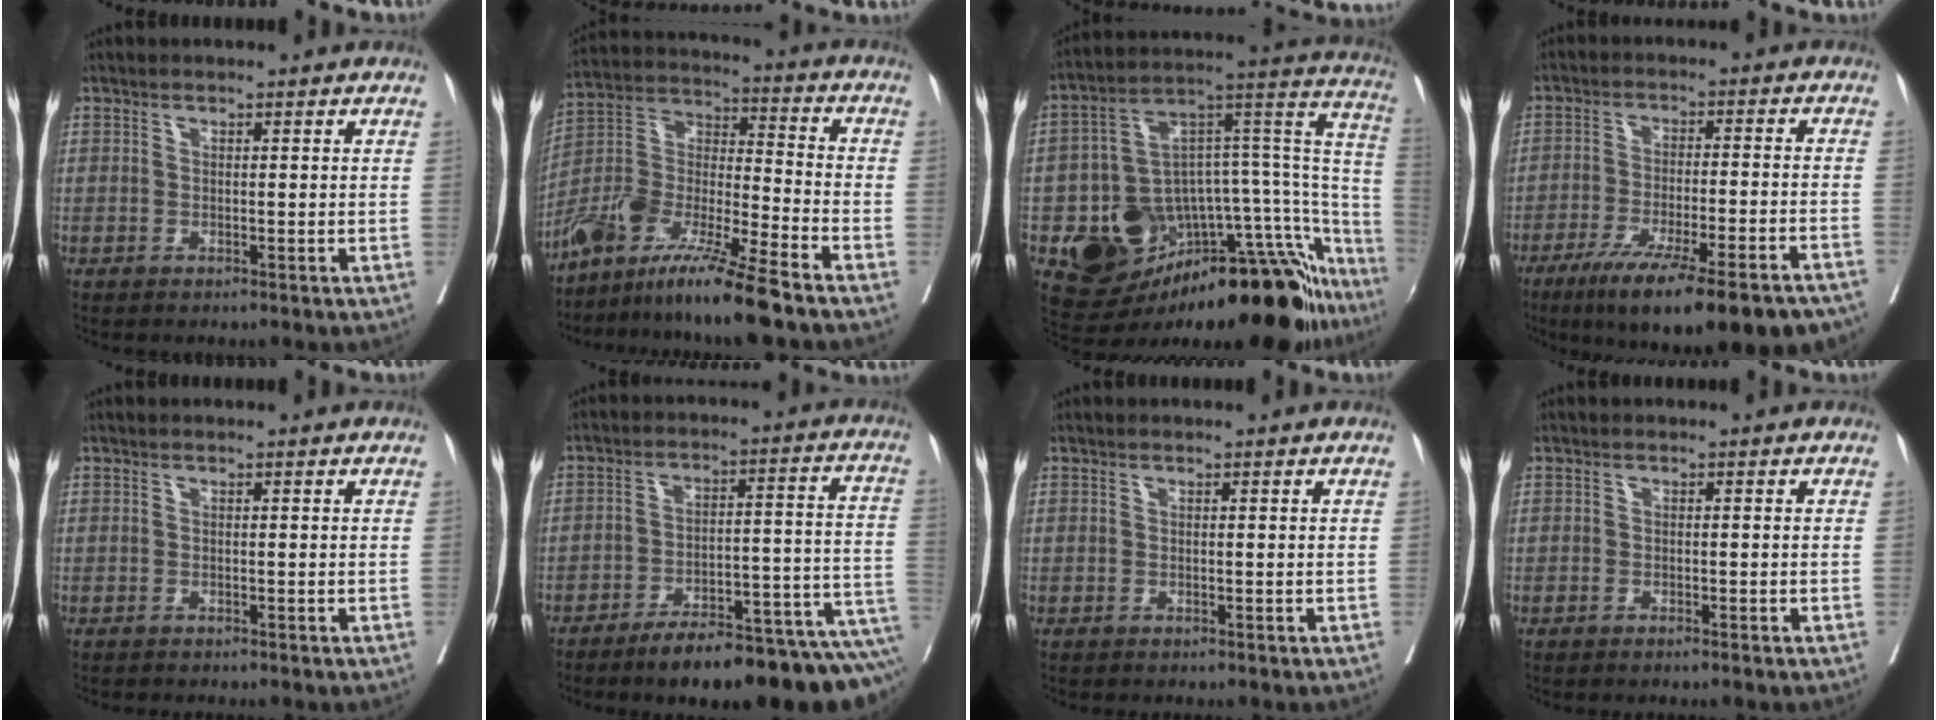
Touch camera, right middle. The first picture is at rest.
{"total": 14.5, "force": [-11.1, 0.7, 9.2], "torque": [-0.182, -0.003, -0.205]}
{"total": 31.9, "force": [-18.1, 9.8, 24.4], "torque": [-0.243, 0.033, -0.255]}
{"total": 21.2, "force": [-15.9, 2.9, 13.7], "torque": [-0.155, -0.022, -0.229]}
{"total": 1.4, "force": [-1.3, 0.2, 0.4], "torque": [-0.011, -0.003, -0.018]}
{"total": 16.5, "force": [-12.6, 3.1, 10.2], "torque": [-0.069, 0.049, -0.181]}
{"total": 0.0}
{"total": 1.1, "force": [-0.9, 0.2, 0.6], "torque": [-0.011, -0.001, -0.012]}